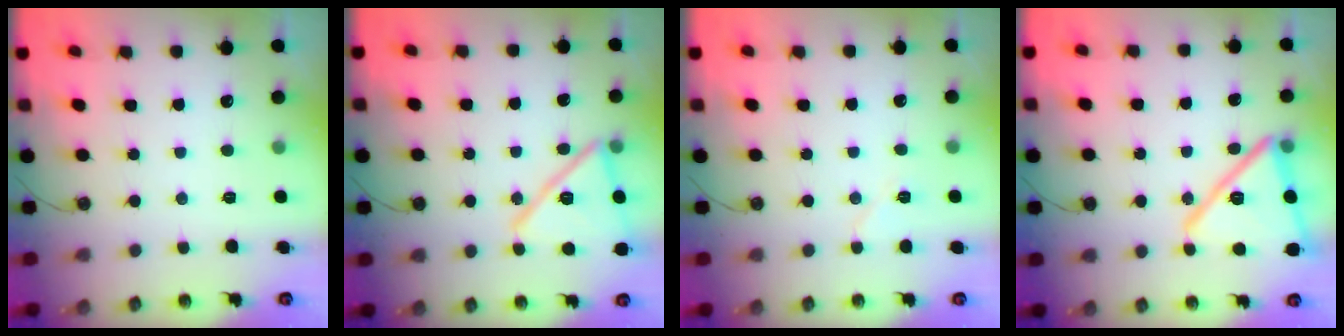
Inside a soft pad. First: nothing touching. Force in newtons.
{"total": 17.4, "press": 17.4, "slide": 1.1}
{"total": 5.6, "press": 5.1, "slide": 2.5}
{"total": 19.5, "press": 19.4, "slide": 1.5}